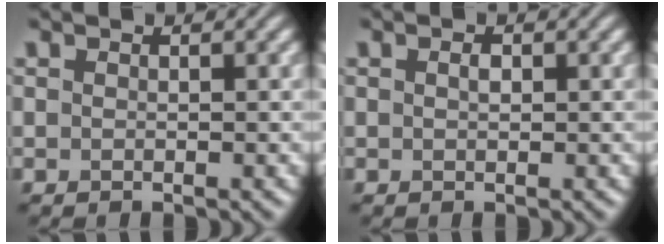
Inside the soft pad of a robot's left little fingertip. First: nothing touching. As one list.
[{"total": 0.8, "force": [0.2, 0.4, 0.6], "torque": [-0.013, 0.002, 0.003]}]